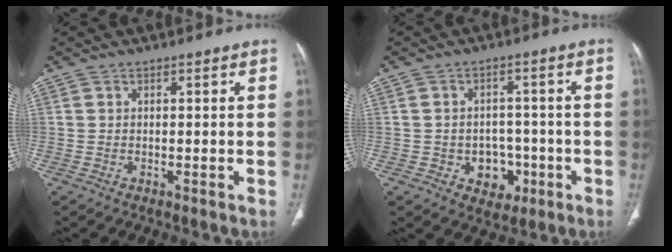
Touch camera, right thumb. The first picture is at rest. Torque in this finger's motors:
{"motor_torque": [-0.08, 0.11, -0.26, 0.24, 0.08]}